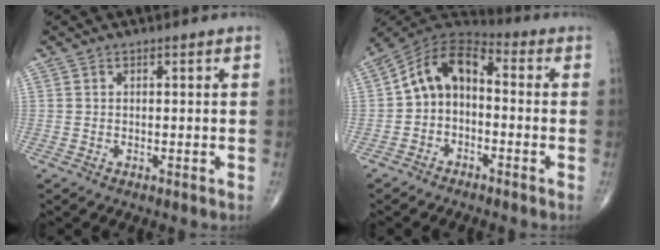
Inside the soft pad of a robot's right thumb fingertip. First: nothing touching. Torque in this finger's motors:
{"motor_torque": [-0.15, 0.58, 0.24, -0.05, 0.22]}